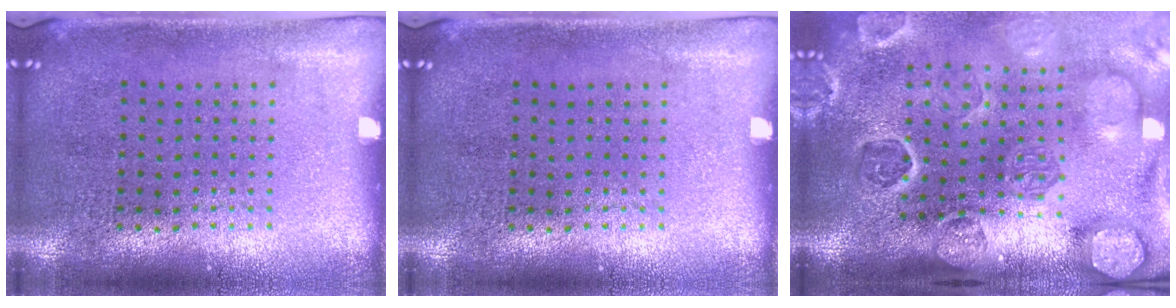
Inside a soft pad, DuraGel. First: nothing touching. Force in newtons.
{"total": 0.0}
{"total": 4.5, "press": 3.5, "slide": 2.7}